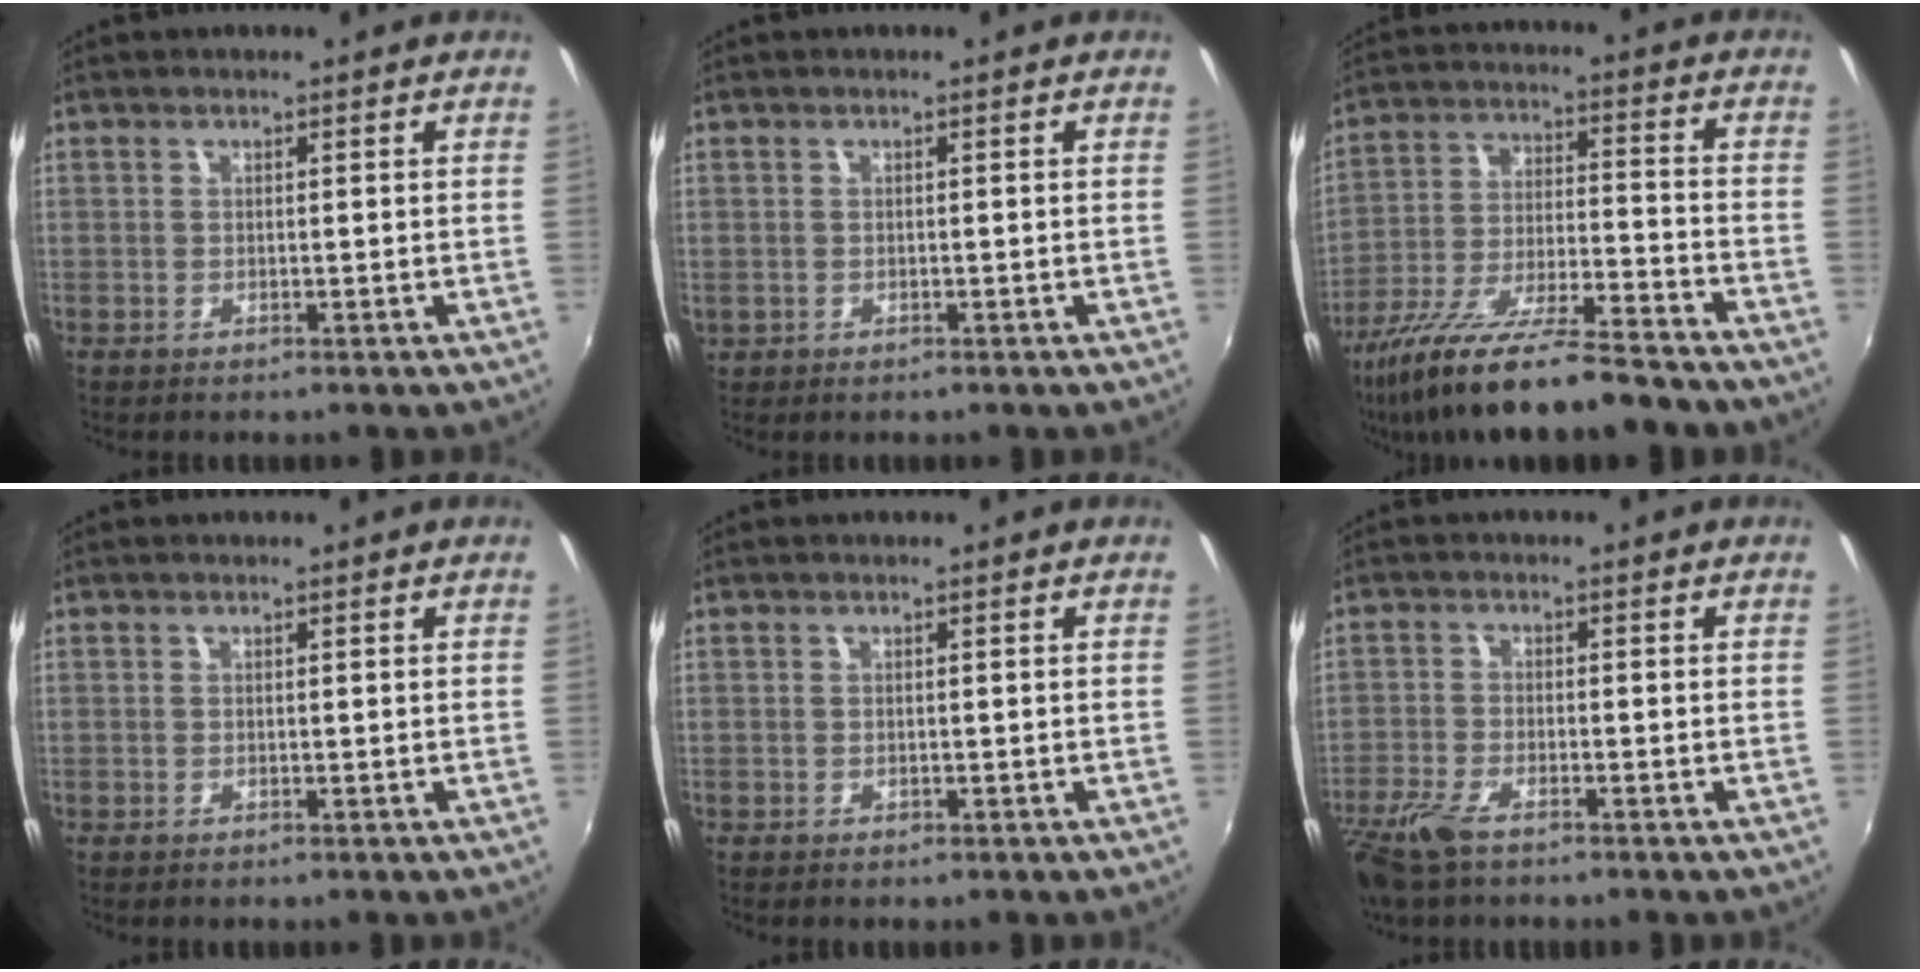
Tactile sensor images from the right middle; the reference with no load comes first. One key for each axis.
{"total": 1.0, "fx": -0.1, "fy": 0.9, "fz": 0.4, "tx": -0.009, "ty": 0.000, "tz": 0.000}
{"total": 19.7, "fx": -15.8, "fy": 3.1, "fz": 11.4, "tx": -0.217, "ty": -0.042, "tz": -0.264}
{"total": 0.0}
{"total": 0.0}
{"total": 7.6, "fx": -5.5, "fy": 2.4, "fz": 4.7, "tx": -0.126, "ty": -0.024, "tz": -0.112}